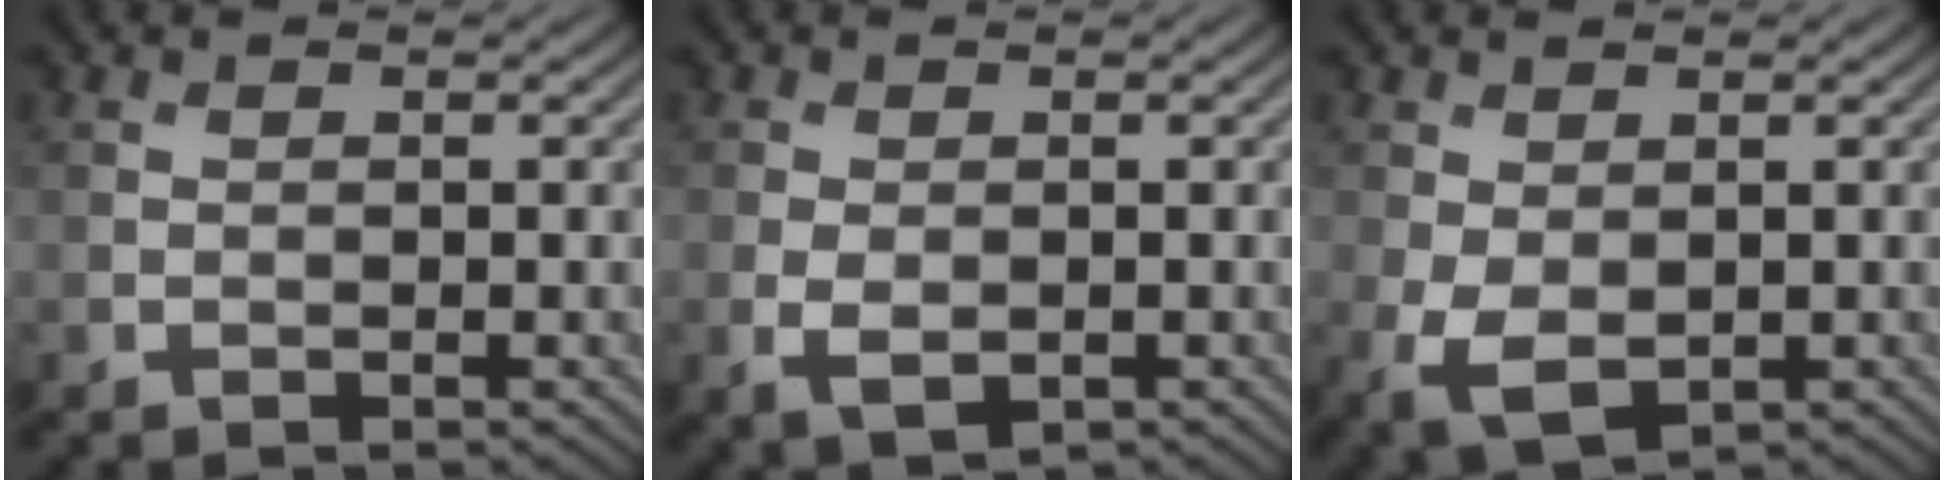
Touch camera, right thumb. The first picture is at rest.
{"total": 3.0, "force": [-0.8, 1.8, 2.2], "torque": [-0.059, -0.013, -0.012]}
{"total": 4.7, "force": [-0.8, 2.9, 3.6], "torque": [-0.096, -0.012, -0.012]}